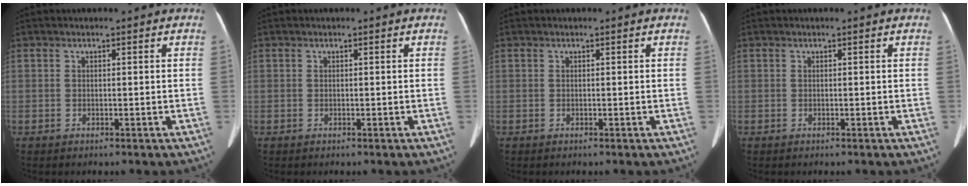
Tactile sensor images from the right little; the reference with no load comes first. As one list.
[{"total": 0.0}, {"total": 0.0}, {"total": 0.0}]